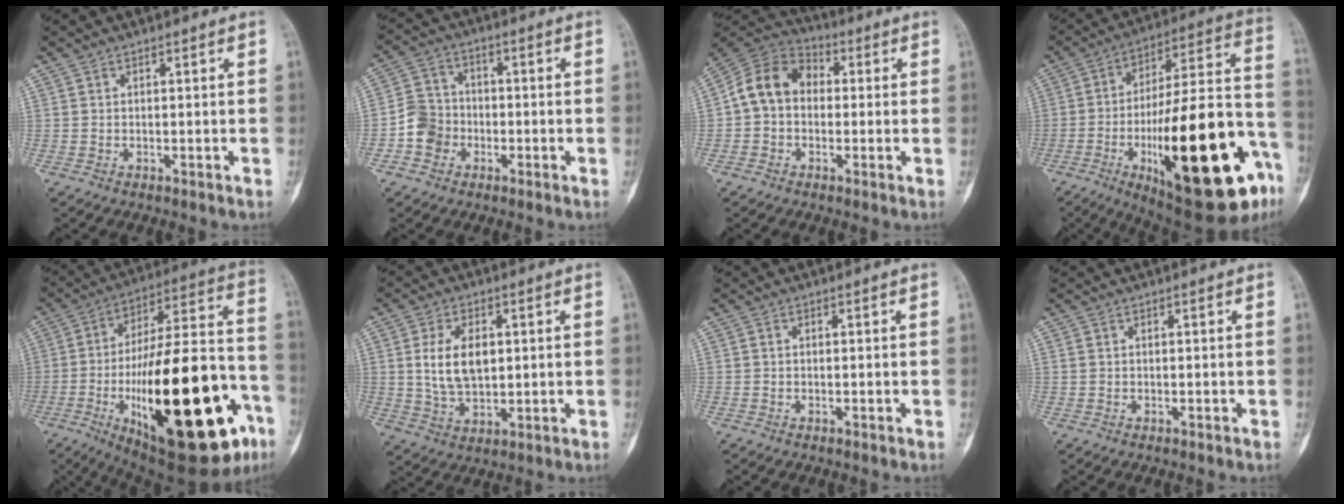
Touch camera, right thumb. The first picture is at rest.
{"total": 6.9, "force": [-2.2, 6.2, 2.1], "torque": [-0.014, 0.023, -0.047]}
{"total": 10.8, "force": [0.2, 8.5, 6.6], "torque": [-0.100, 0.035, -0.015]}
{"total": 34.7, "force": [-12.0, 10.8, 30.7], "torque": [-0.413, 0.042, -0.168]}
{"total": 38.7, "force": [-13.1, 14.0, 33.6], "torque": [-0.475, 0.043, -0.188]}
{"total": 9.3, "force": [1.5, 5.5, 7.3], "torque": [-0.127, -0.011, 0.037]}
{"total": 0.0}
{"total": 0.7, "force": [0.2, 0.6, 0.3], "torque": [-0.008, 0.004, 0.006]}